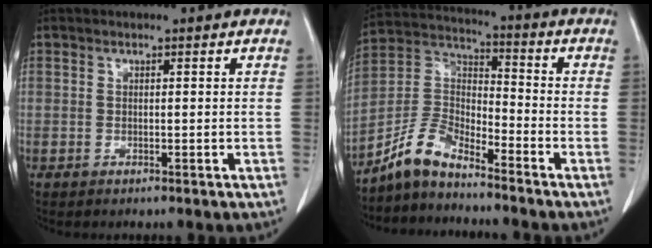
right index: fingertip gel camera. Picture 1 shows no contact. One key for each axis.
{"total": 8.1, "fx": -7.1, "fy": 2.3, "fz": 3.3, "tx": -0.077, "ty": 0.021, "tz": -0.140}